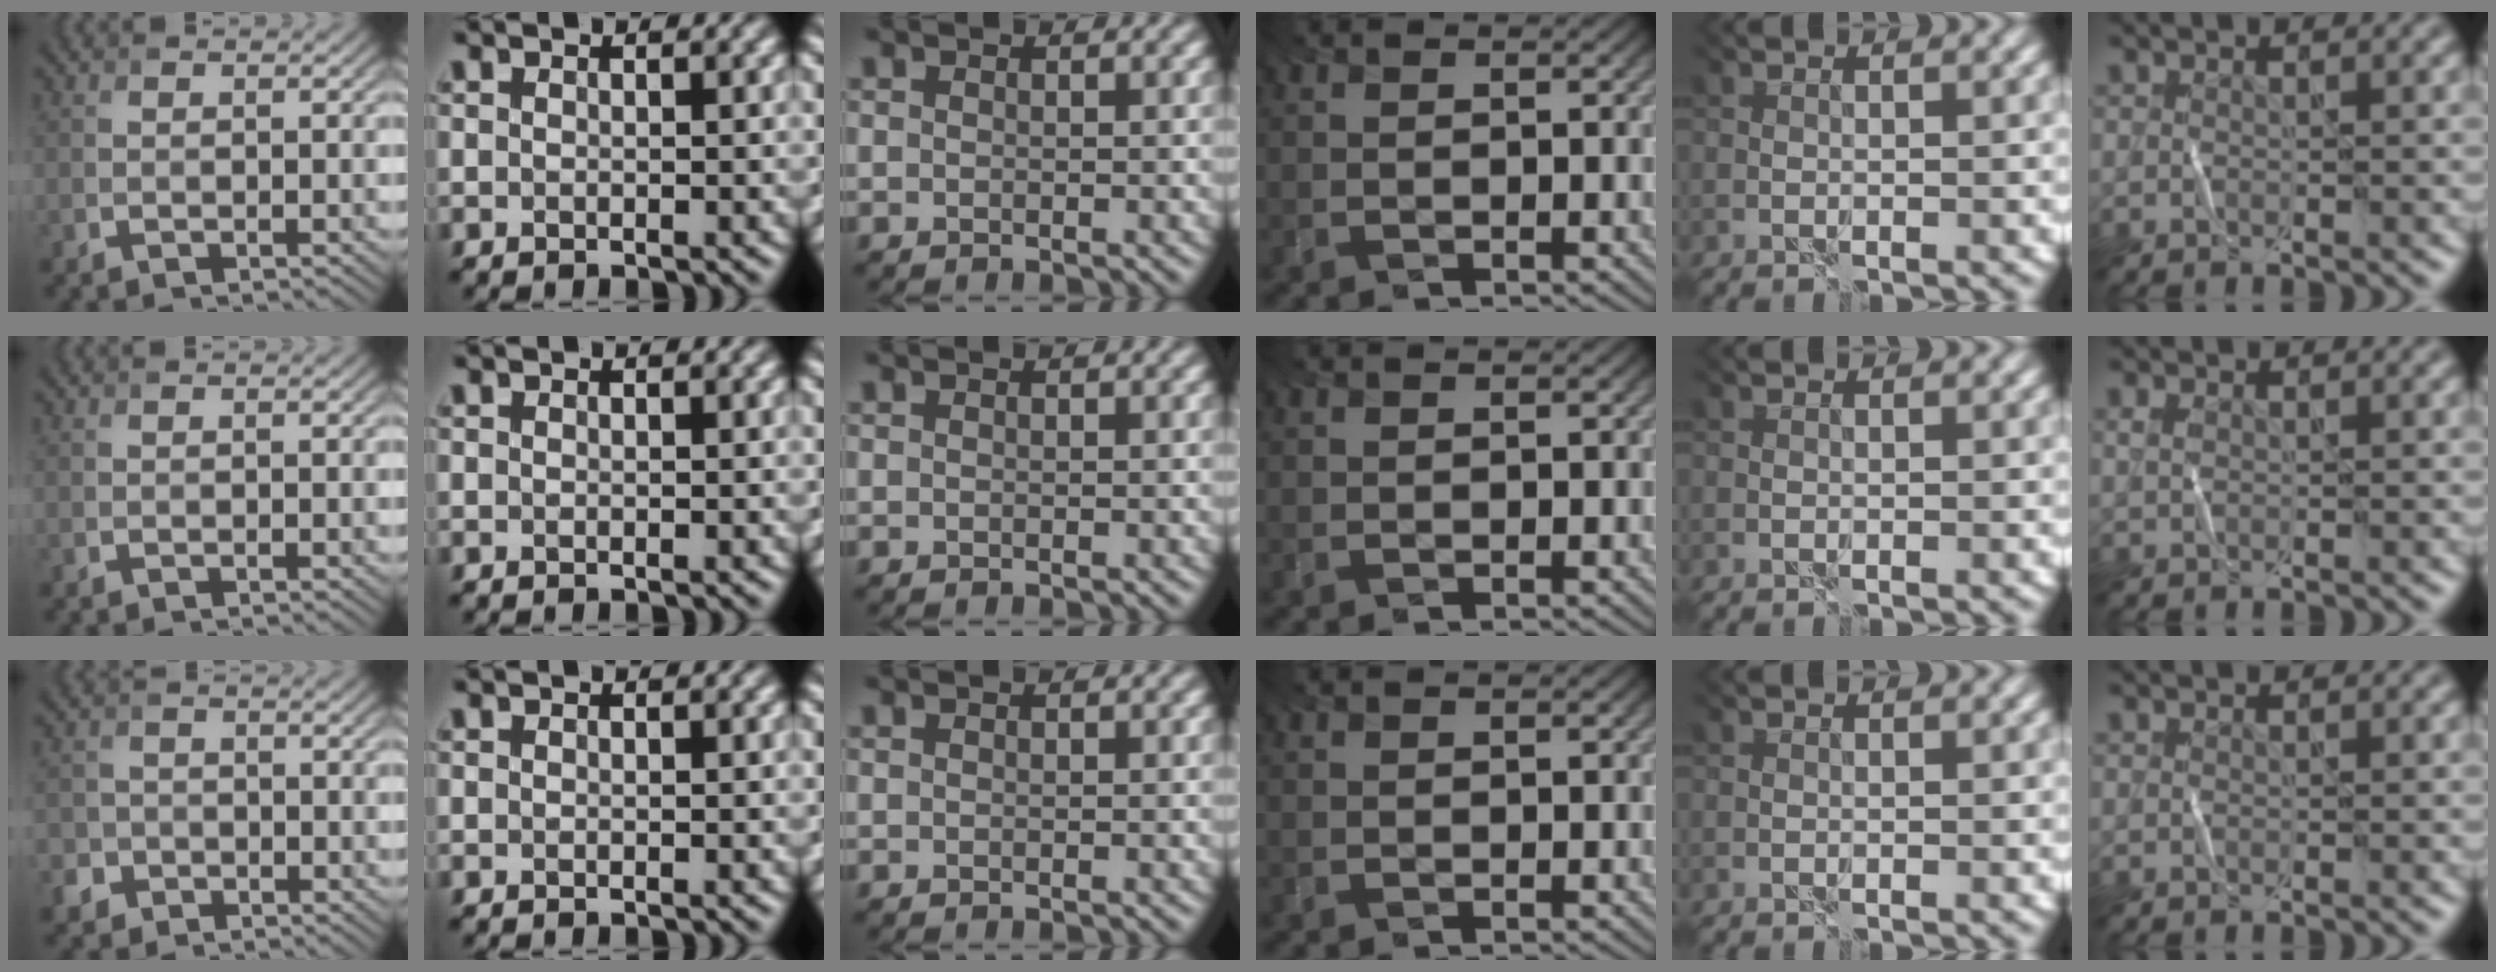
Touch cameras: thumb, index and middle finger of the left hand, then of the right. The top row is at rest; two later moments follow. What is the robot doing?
{"motion": "fold", "object": "bandana"}